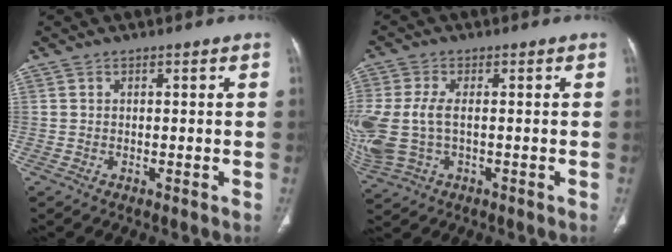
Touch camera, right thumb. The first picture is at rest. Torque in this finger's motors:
{"motor_torque": [0.09, 0.10, 1.59, 0.12, 0.34]}